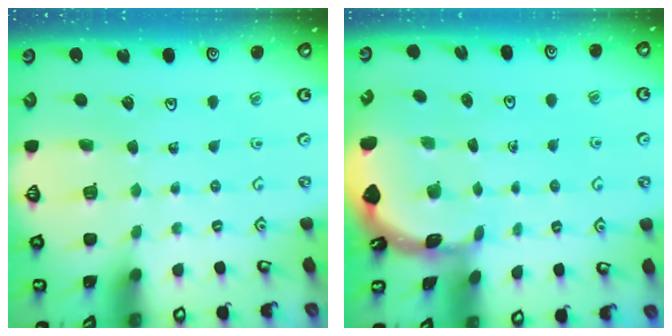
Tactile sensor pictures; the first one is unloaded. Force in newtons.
{"total": 1.7, "press": 1.7, "slide": 0.1}